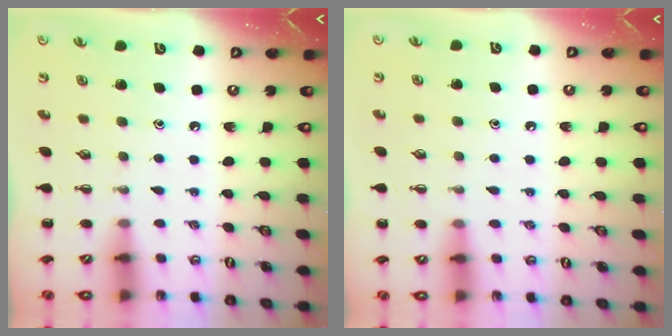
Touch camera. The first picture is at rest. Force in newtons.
{"total": 5.4, "press": 5.0, "slide": 2.0}